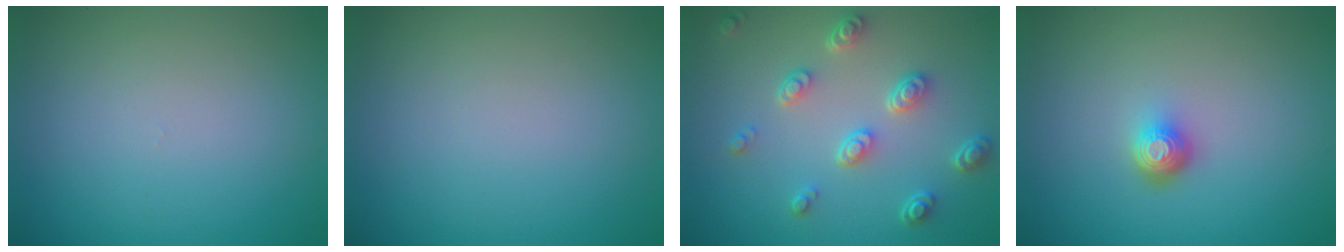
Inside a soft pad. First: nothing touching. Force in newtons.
{"total": 0.0}
{"total": 4.0, "press": 3.1, "slide": 2.6}
{"total": 1.9, "press": 1.4, "slide": 1.3}